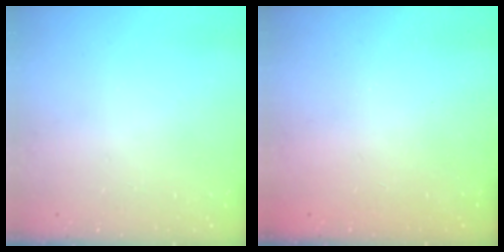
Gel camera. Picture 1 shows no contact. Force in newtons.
{"total": 2.3, "press": 2.2, "slide": 0.7}